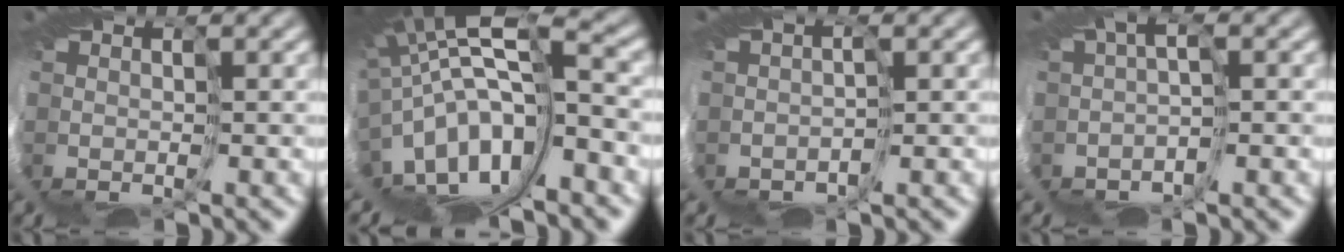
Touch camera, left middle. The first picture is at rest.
{"total": 11.7, "force": [-1.9, 4.8, 10.4], "torque": [-0.211, -0.005, -0.005]}
{"total": 1.6, "force": [-1.5, 0.5, 0.3], "torque": [-0.002, -0.008, -0.019]}
{"total": 1.4, "force": [-1.3, -0.2, 0.4], "torque": [-0.013, -0.006, -0.028]}